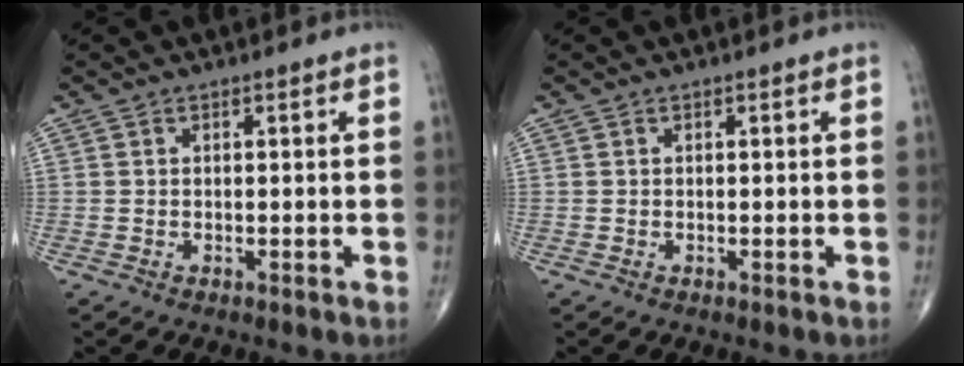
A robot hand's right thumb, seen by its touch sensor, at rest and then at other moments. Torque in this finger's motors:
{"motor_torque": [-0.01, 0.01, -0.01, 0.01, 0.01]}